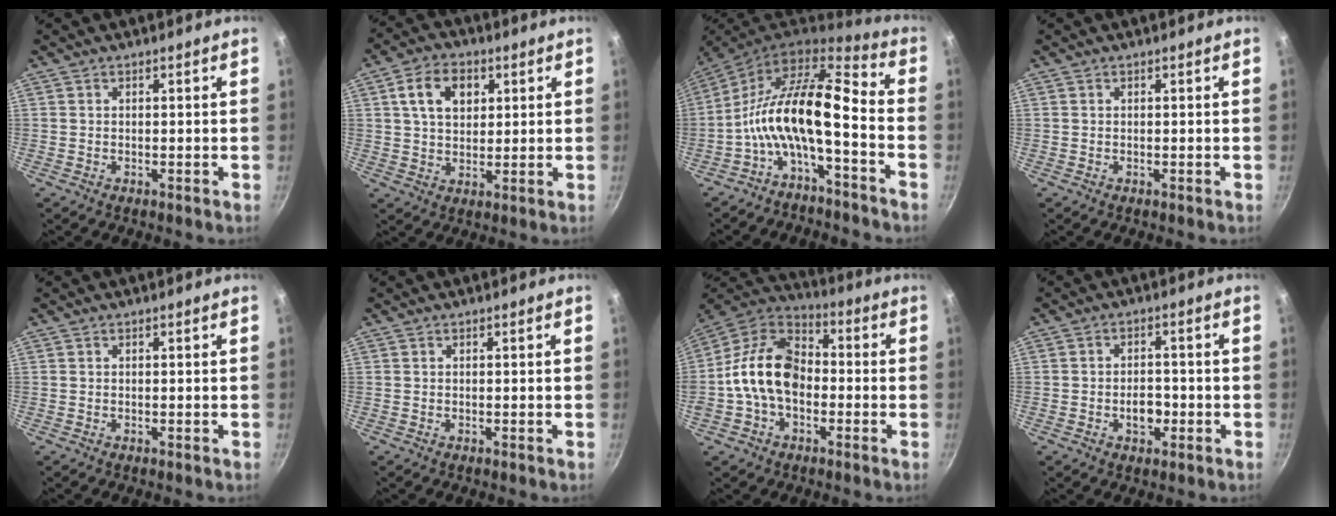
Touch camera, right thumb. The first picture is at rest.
{"total": 8.8, "force": [2.9, 6.1, 5.7], "torque": [-0.082, 0.001, 0.046]}
{"total": 13.6, "force": [-4.5, 4.9, 11.9], "torque": [-0.232, 0.067, -0.098]}
{"total": 0.0}
{"total": 0.0}
{"total": 0.0}
{"total": 15.1, "force": [-1.8, 10.4, 10.7], "torque": [-0.163, 0.041, -0.051]}
{"total": 4.5, "force": [-1.4, 3.0, 3.1], "torque": [-0.026, 0.012, -0.021]}